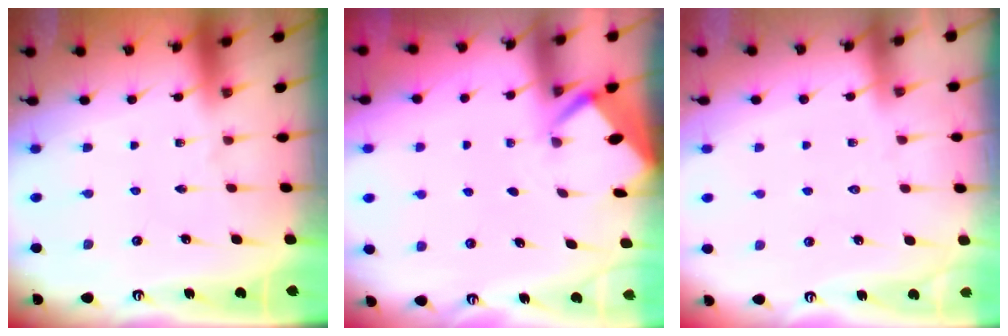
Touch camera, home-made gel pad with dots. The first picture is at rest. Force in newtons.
{"total": 2.2, "press": 2.2, "slide": 0.1}
{"total": 3.6, "press": 3.6, "slide": 0.5}